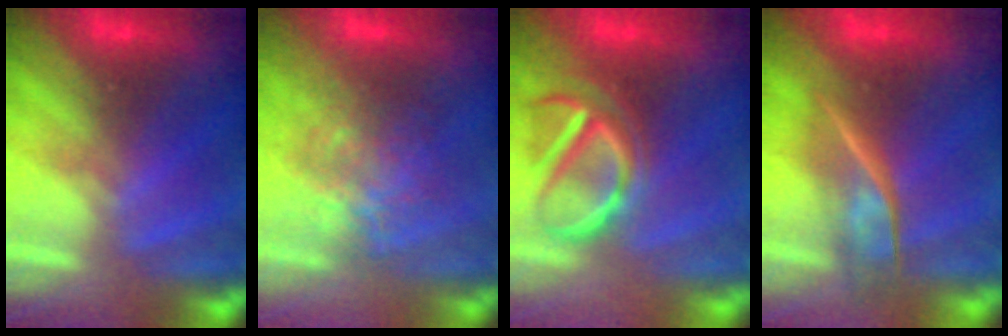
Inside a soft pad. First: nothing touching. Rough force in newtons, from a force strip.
{"total": 3.5}
{"total": 4.1}
{"total": 2.3}